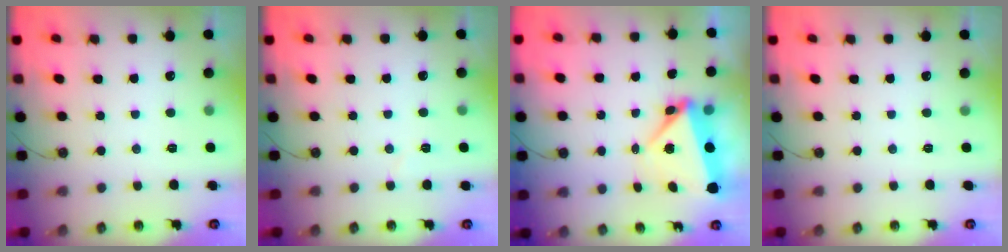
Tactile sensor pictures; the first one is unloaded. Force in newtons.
{"total": 2.9, "press": 2.7, "slide": 1.2}
{"total": 6.5, "press": 5.6, "slide": 3.3}
{"total": 0.0}